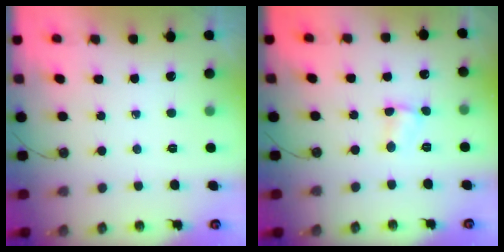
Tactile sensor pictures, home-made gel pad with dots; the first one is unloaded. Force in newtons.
{"total": 2.4, "press": 2.3, "slide": 0.4}